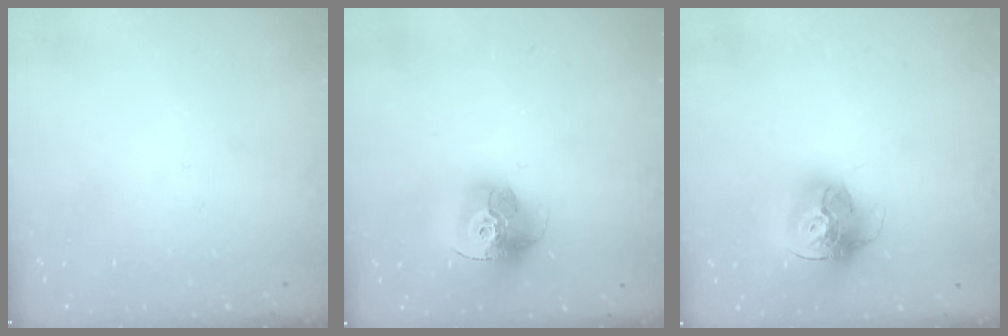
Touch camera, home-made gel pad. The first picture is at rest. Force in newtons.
{"total": 15.8, "press": 15.7, "slide": 1.6}
{"total": 16.2, "press": 16.1, "slide": 1.6}